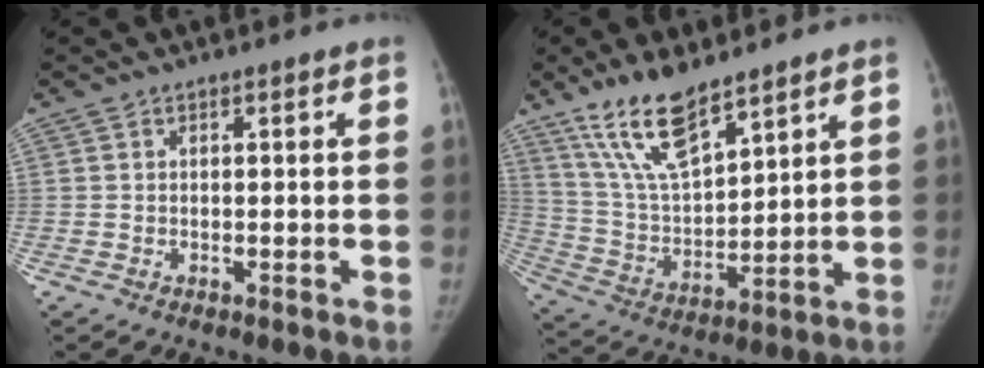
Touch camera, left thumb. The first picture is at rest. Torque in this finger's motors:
{"motor_torque": [0.53, 0.06, 1.34, -1.34, 0.41]}